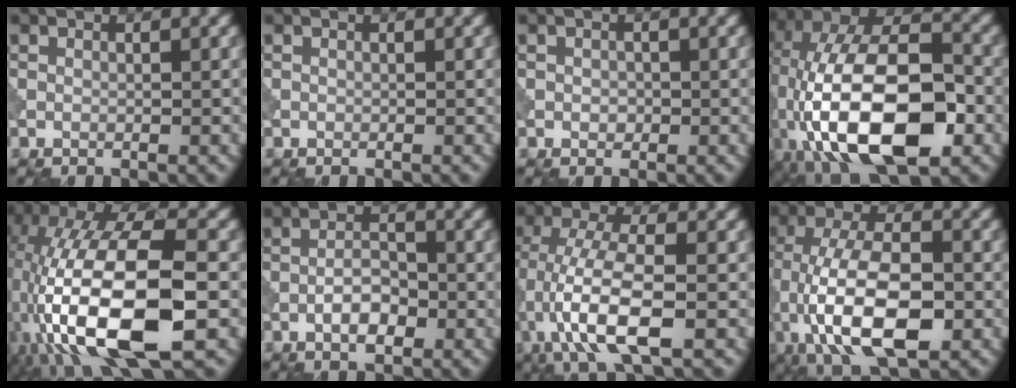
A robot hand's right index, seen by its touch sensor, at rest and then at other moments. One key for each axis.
{"total": 0.0}
{"total": 0.7, "fx": -0.1, "fy": 0.6, "fz": 0.5, "tx": -0.006, "ty": -0.003, "tz": -0.002}
{"total": 16.1, "fx": -4.1, "fy": 8.3, "fz": 13.2, "tx": -0.237, "ty": 0.011, "tz": -0.078}
{"total": 15.7, "fx": -4.1, "fy": 6.9, "fz": 13.5, "tx": -0.258, "ty": 0.001, "tz": -0.072}
{"total": 3.0, "fx": -1.2, "fy": 1.3, "fz": 2.4, "tx": -0.041, "ty": 0.004, "tz": -0.026}
{"total": 8.7, "fx": -2.8, "fy": 2.6, "fz": 7.8, "tx": -0.155, "ty": 0.008, "tz": -0.059}
{"total": 11.6, "fx": -3.3, "fy": 5.2, "fz": 9.9, "tx": -0.180, "ty": 0.004, "tz": -0.065}